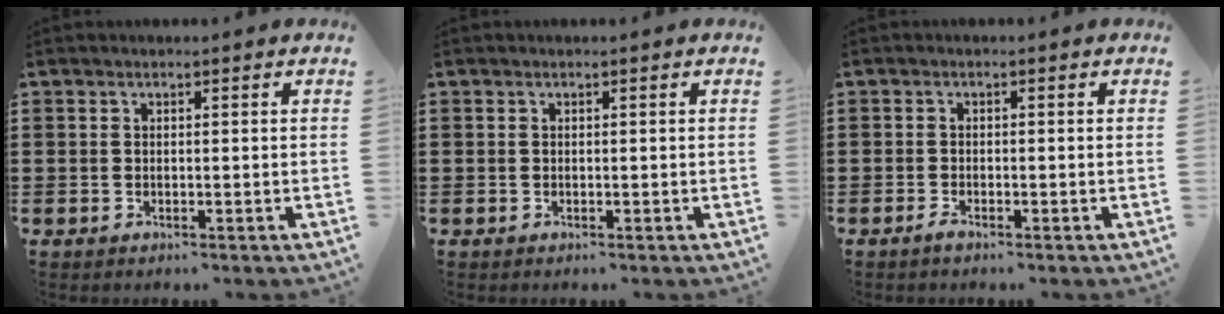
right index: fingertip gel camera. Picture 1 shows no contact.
{"total": 0.0}
{"total": 1.0, "force": [-0.8, 0.1, 0.6], "torque": [-0.020, -0.008, -0.018]}